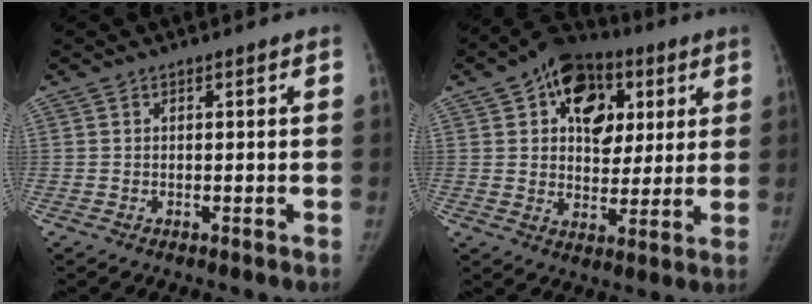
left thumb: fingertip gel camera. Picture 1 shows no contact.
{"total": 15.9, "force": [6.1, 11.0, 9.8], "torque": [-0.091, -0.004, 0.091]}